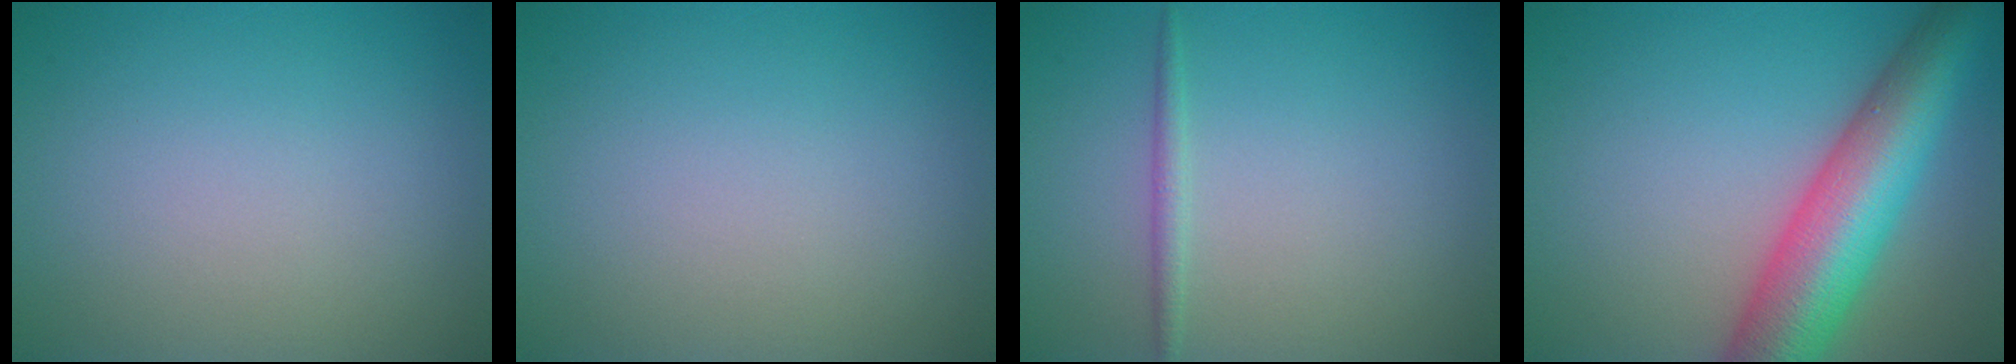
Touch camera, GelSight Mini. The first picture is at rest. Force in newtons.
{"total": 0.0}
{"total": 1.1, "press": 1.1, "slide": 0.1}
{"total": 10.2, "press": 10.2, "slide": 0.2}